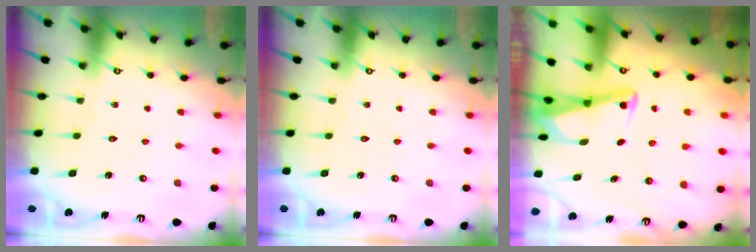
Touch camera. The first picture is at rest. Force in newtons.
{"total": 0.0}
{"total": 2.9, "press": 2.9, "slide": 0.4}